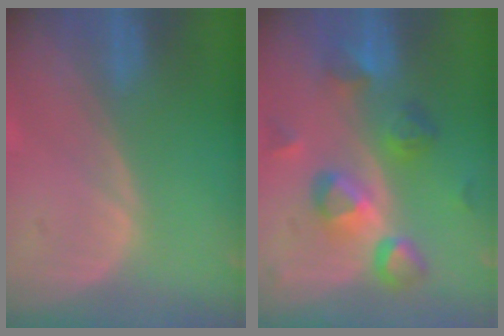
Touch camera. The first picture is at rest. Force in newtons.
{"total": 8.3, "press": 8.1, "slide": 1.7}